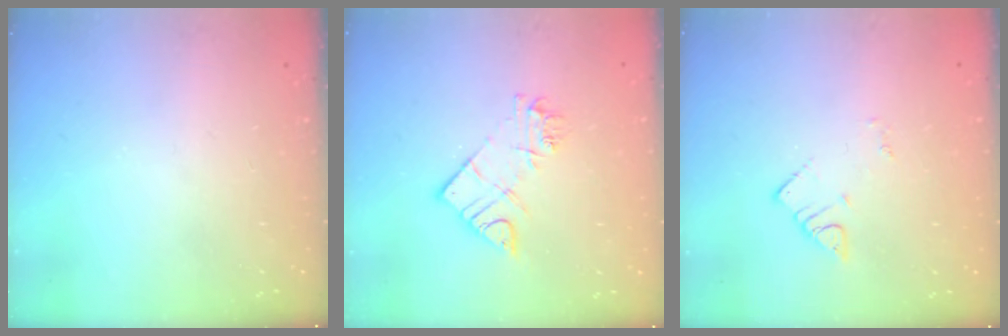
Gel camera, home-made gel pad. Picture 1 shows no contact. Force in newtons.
{"total": 10.0, "press": 9.9, "slide": 0.9}
{"total": 2.7, "press": 2.7, "slide": 0.4}